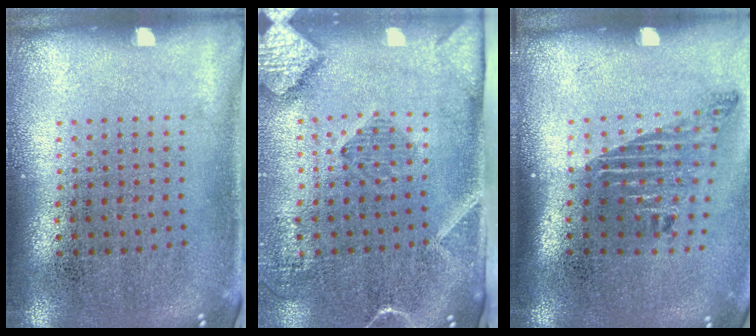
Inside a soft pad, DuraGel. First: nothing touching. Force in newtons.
{"total": 2.9, "press": 2.1, "slide": 2.0}
{"total": 1.8, "press": 1.2, "slide": 1.4}